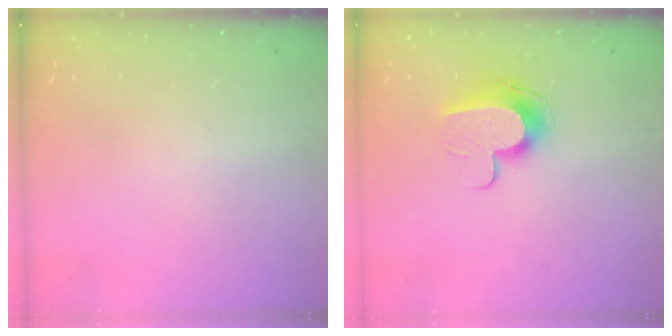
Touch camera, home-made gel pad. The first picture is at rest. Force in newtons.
{"total": 10.6, "press": 10.6, "slide": 0.5}